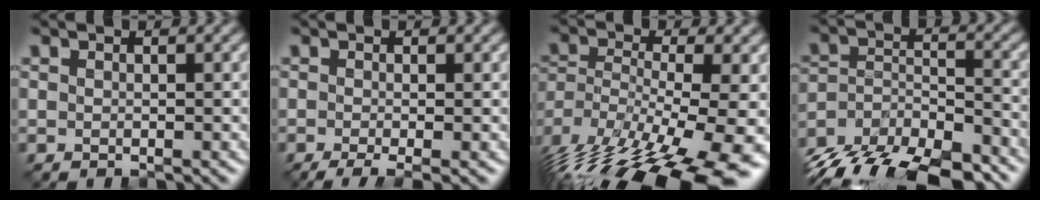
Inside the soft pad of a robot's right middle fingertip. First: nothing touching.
{"total": 3.3, "force": [-1.6, 0.9, 2.7], "torque": [-0.046, -0.011, -0.030]}
{"total": 18.2, "force": [-11.2, 6.6, 12.7], "torque": [-0.227, -0.016, -0.157]}
{"total": 14.8, "force": [-12.4, 5.8, 5.5], "torque": [-0.094, -0.008, -0.183]}